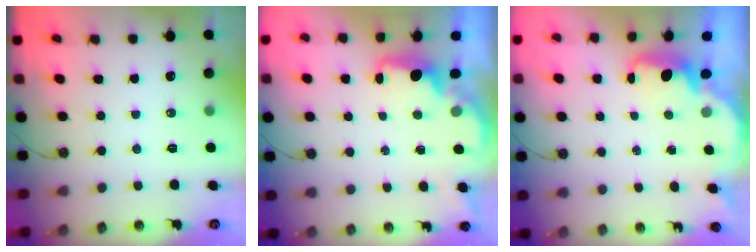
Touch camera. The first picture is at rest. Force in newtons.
{"total": 2.1, "press": 1.9, "slide": 0.8}
{"total": 2.2, "press": 2.1, "slide": 0.7}